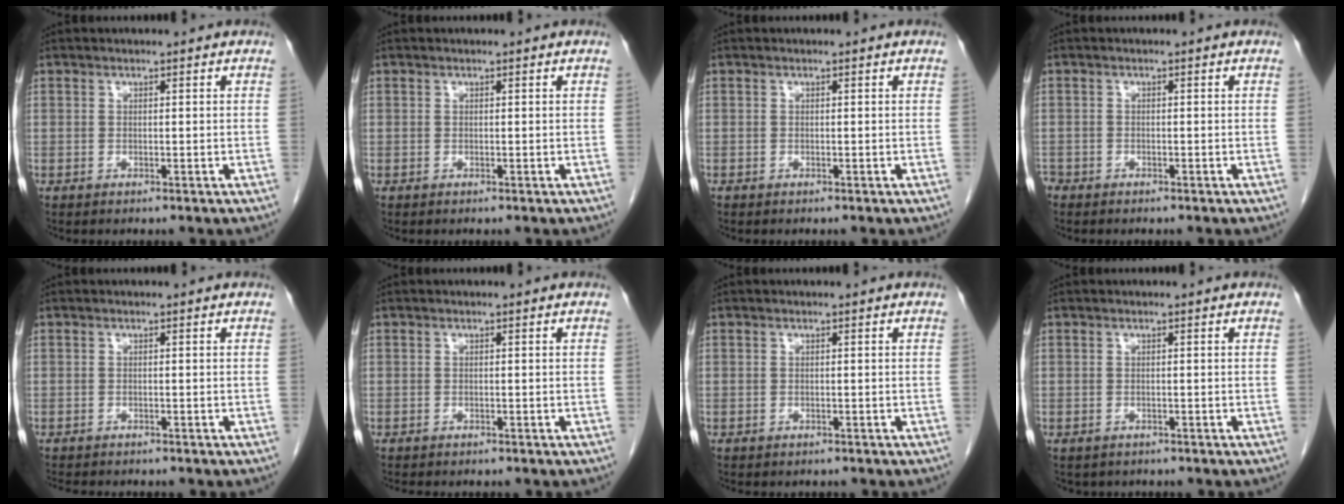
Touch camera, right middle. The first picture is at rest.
{"total": 0.0}
{"total": 0.0}
{"total": 2.0, "force": [-1.7, 1.1, 0.3], "torque": [-0.013, 0.000, -0.031]}
{"total": 5.2, "force": [-4.6, 1.5, 2.1], "torque": [-0.031, -0.008, -0.062]}
{"total": 2.6, "force": [-2.2, 0.8, 1.1], "torque": [-0.021, -0.007, -0.024]}
{"total": 1.2, "force": [-1.1, 0.4, 0.2], "torque": [-0.014, -0.003, -0.014]}
{"total": 1.9, "force": [-1.5, 1.1, 0.2], "torque": [-0.011, -0.001, -0.019]}